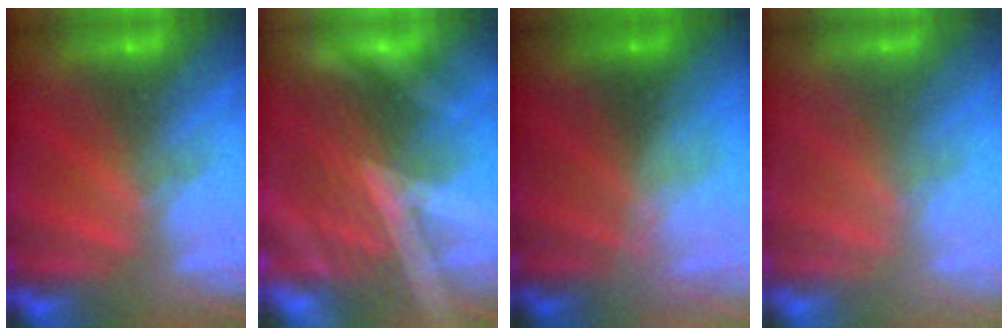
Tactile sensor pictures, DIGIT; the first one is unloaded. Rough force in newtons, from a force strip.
{"total": 3.3}
{"total": 2.3}
{"total": 2.2}